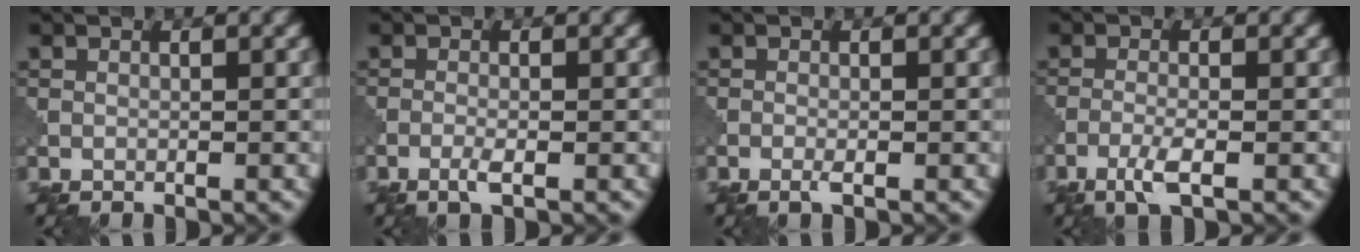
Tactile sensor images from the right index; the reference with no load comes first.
{"total": 1.5, "force": [-0.7, 0.2, 1.3], "torque": [-0.028, -0.001, -0.018]}
{"total": 0.9, "force": [-0.4, 0.1, 0.8], "torque": [-0.016, -0.002, -0.011]}
{"total": 2.5, "force": [-1.3, 0.4, 2.1], "torque": [-0.046, 0.002, -0.031]}